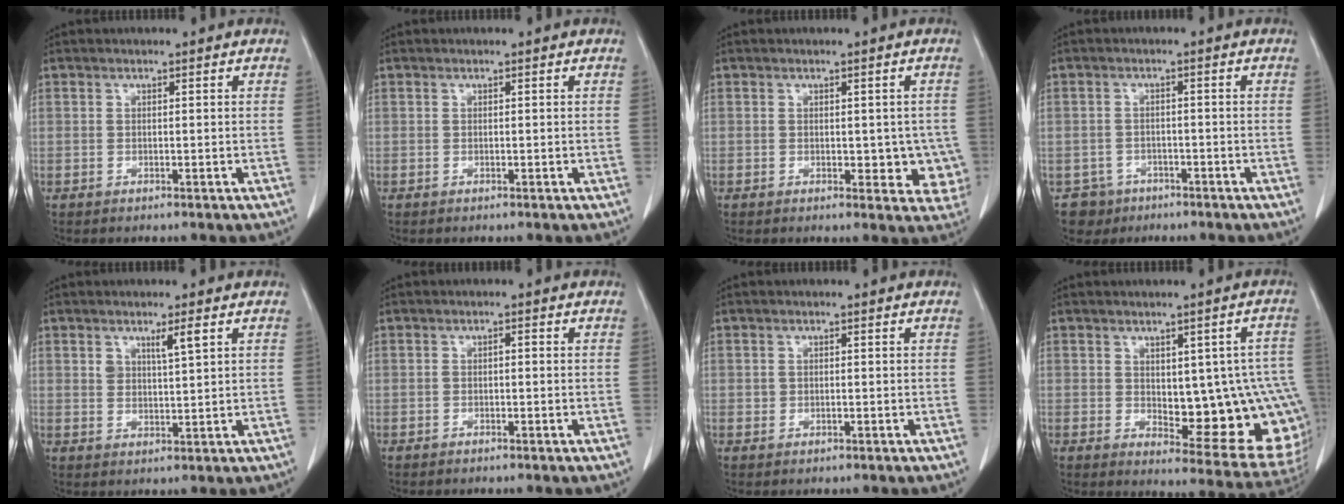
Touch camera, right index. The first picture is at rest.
{"total": 0.0}
{"total": 5.6, "force": [-0.3, 3.2, 4.6], "torque": [-0.029, 0.004, 0.001]}
{"total": 4.5, "force": [-2.6, 3.6, -0.5], "torque": [0.015, 0.011, -0.041]}
{"total": 3.4, "force": [1.9, 0.5, 2.8], "torque": [-0.050, 0.000, 0.034]}
{"total": 0.7, "force": [-0.2, 0.3, 0.6], "torque": [-0.010, 0.003, -0.005]}
{"total": 1.0, "force": [-0.1, 0.8, 0.6], "torque": [-0.013, 0.002, 0.000]}
{"total": 16.3, "force": [-0.9, 5.8, 15.2], "torque": [-0.135, 0.012, 0.013]}